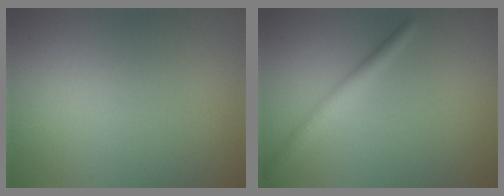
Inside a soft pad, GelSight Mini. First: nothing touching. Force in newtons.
{"total": 2.3, "press": 2.3, "slide": 0.0}